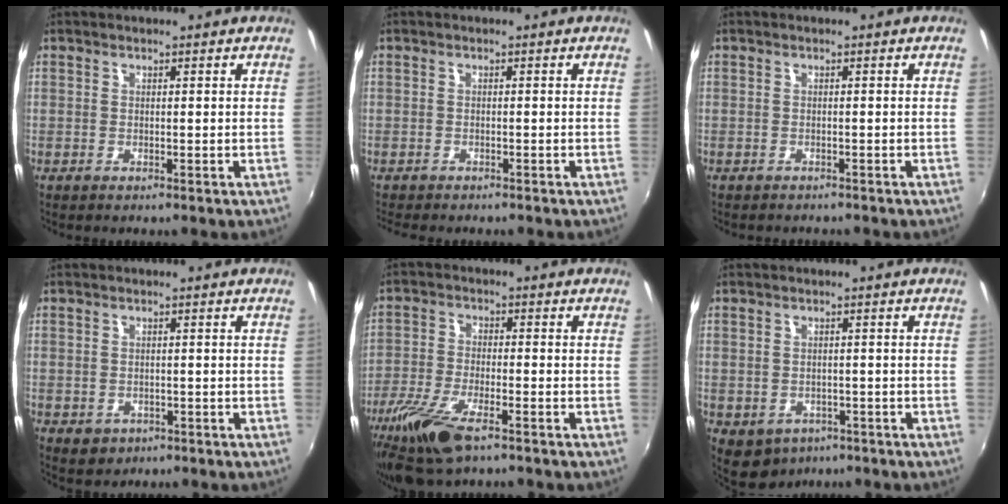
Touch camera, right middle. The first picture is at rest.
{"total": 2.6, "force": [-2.4, 0.9, 0.6], "torque": [-0.026, -0.012, -0.043]}
{"total": 1.8, "force": [-1.6, 0.6, 0.3], "torque": [-0.013, -0.010, -0.022]}
{"total": 3.1, "force": [-1.2, 2.6, 1.2], "torque": [-0.028, -0.005, -0.010]}
{"total": 7.3, "force": [-4.8, 2.2, 5.1], "torque": [-0.126, -0.021, -0.092]}
{"total": 6.3, "force": [-3.2, 4.8, 2.6], "torque": [-0.059, -0.018, -0.035]}